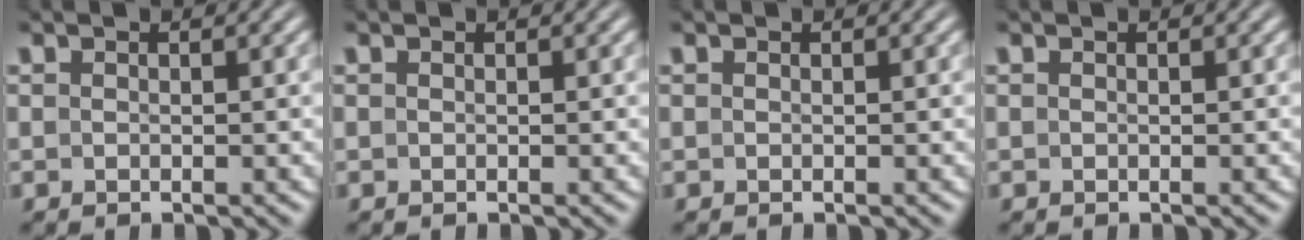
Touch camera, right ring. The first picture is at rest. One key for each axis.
{"total": 0.0}
{"total": 0.0}
{"total": 0.0}